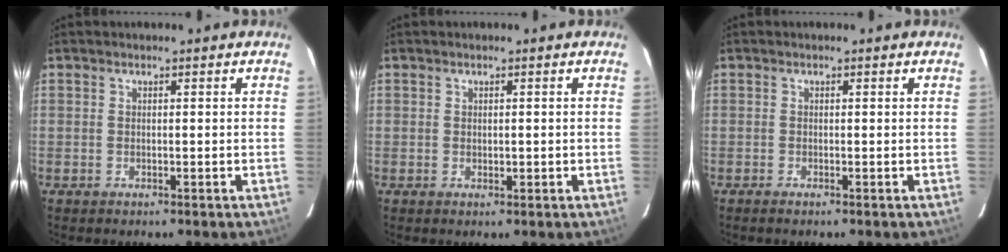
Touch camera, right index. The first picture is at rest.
{"total": 0.9, "force": [0.0, 0.5, 0.8], "torque": [-0.013, -0.002, 0.002]}
{"total": 0.7, "force": [-0.5, -0.1, 0.5], "torque": [-0.011, -0.002, -0.011]}